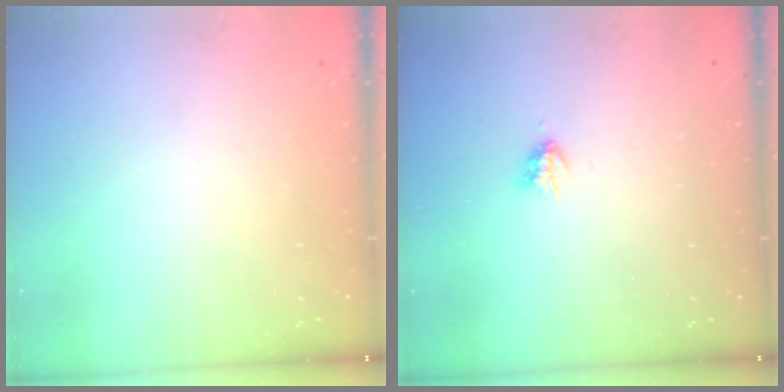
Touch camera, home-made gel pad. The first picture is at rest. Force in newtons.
{"total": 2.9, "press": 2.9, "slide": 0.5}